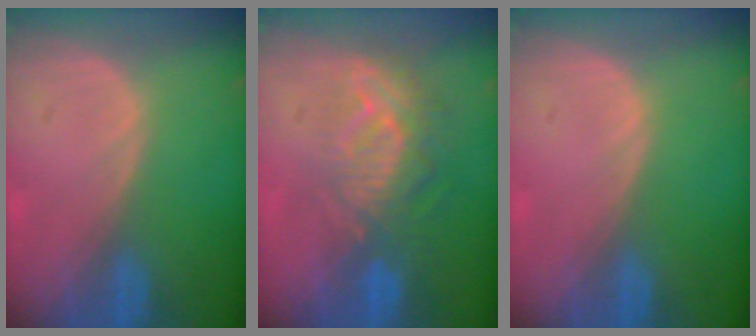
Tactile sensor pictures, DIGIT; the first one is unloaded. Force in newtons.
{"total": 9.5, "press": 8.3, "slide": 4.6}
{"total": 0.0}